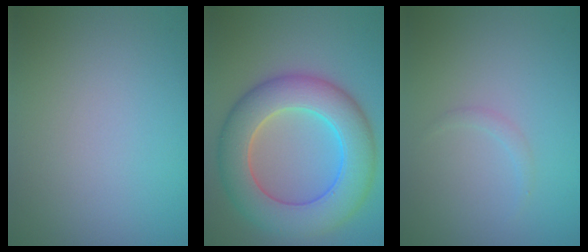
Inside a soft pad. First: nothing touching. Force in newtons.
{"total": 9.8, "press": 9.8, "slide": 0.3}
{"total": 0.7, "press": 0.7, "slide": 0.1}